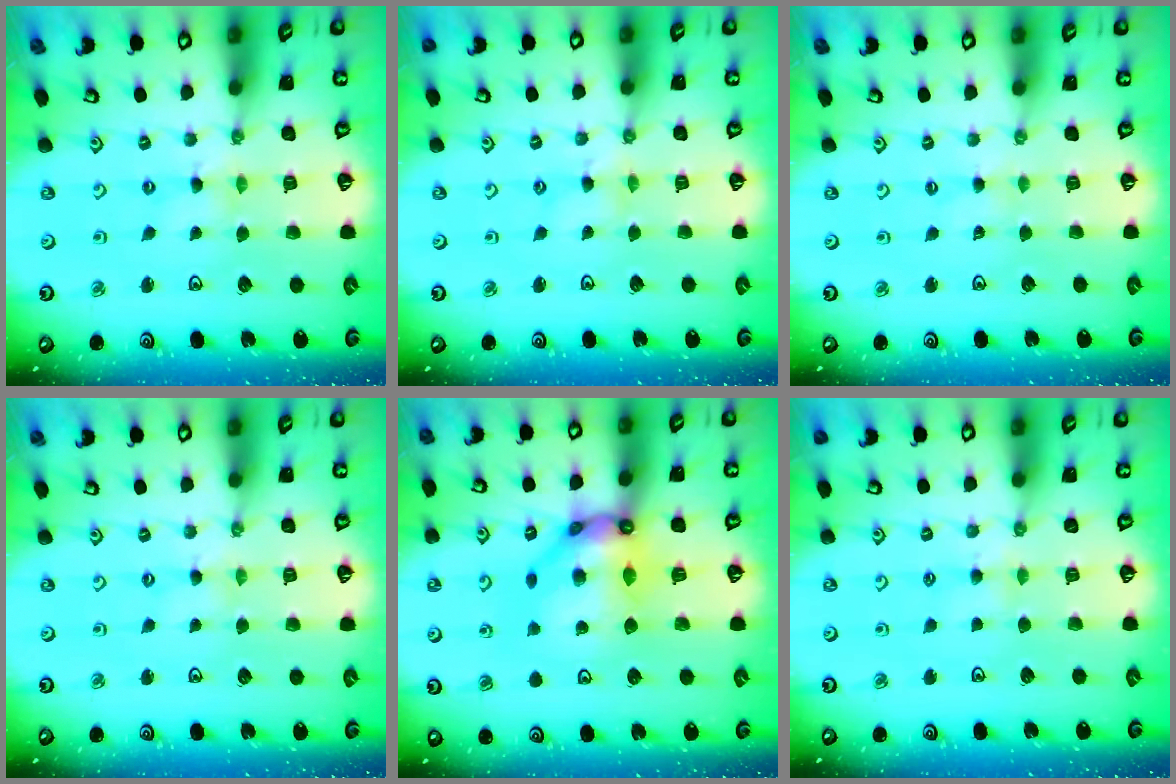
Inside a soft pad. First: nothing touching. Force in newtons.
{"total": 2.4, "press": 2.3, "slide": 0.4}
{"total": 0.0}
{"total": 1.3, "press": 1.3, "slide": 0.3}
{"total": 12.9, "press": 12.8, "slide": 1.2}
{"total": 3.9, "press": 3.8, "slide": 0.7}